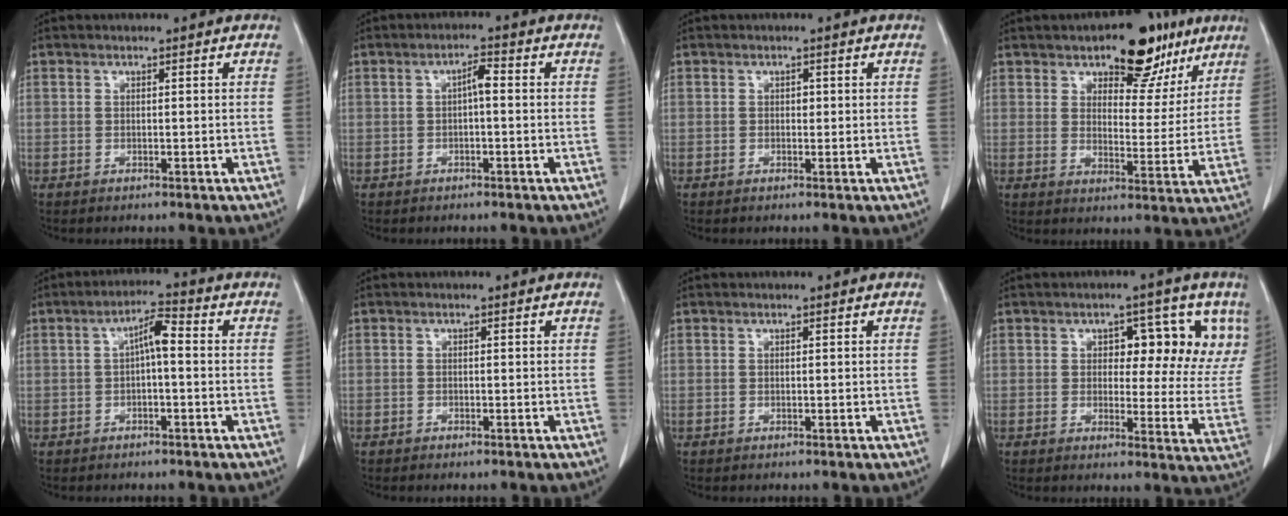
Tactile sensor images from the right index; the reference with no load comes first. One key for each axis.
{"total": 2.4, "fx": 0.0, "fy": 0.6, "fz": 2.3, "tx": -0.039, "ty": 0.008, "tz": -0.001}
{"total": 0.8, "fx": 0.1, "fy": 0.5, "fz": 0.5, "tx": -0.007, "ty": 0.002, "tz": 0.000}
{"total": 11.4, "fx": 7.5, "fy": 5.5, "fz": 6.6, "tx": -0.073, "ty": 0.005, "tz": 0.109}
{"total": 4.3, "fx": 0.1, "fy": 1.0, "fz": 4.2, "tx": -0.072, "ty": 0.017, "tz": -0.001}
{"total": 0.9, "fx": -0.7, "fy": 0.3, "fz": 0.5, "tx": -0.011, "ty": -0.002, "tz": -0.007}
{"total": 0.0}
{"total": 10.8, "fx": 4.4, "fy": 5.5, "fz": 8.2, "tx": -0.082, "ty": 0.012, "tz": 0.053}